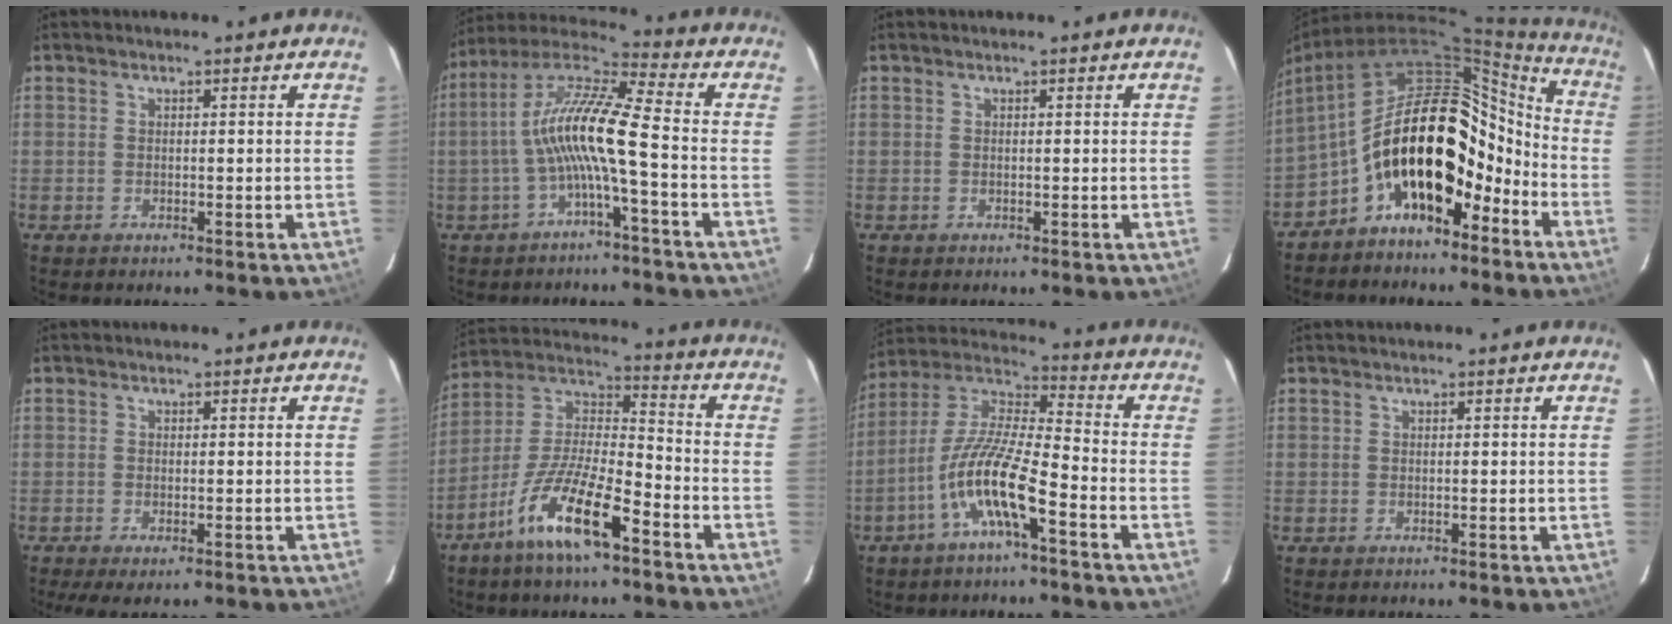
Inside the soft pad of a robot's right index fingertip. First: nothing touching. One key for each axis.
{"total": 11.8, "fx": -3.0, "fy": 0.6, "fz": 11.4, "tx": -0.231, "ty": 0.017, "tz": -0.061}
{"total": 0.0}
{"total": 20.6, "fx": -9.0, "fy": 10.2, "fz": 15.5, "tx": -0.253, "ty": 0.026, "tz": -0.155}
{"total": 3.9, "fx": -2.7, "fy": 0.7, "fz": 2.8, "tx": -0.060, "ty": -0.014, "tz": -0.043}
{"total": 14.8, "fx": -9.1, "fy": 3.5, "fz": 11.2, "tx": -0.225, "ty": -0.009, "tz": -0.176}
{"total": 12.3, "fx": -5.9, "fy": 1.8, "fz": 10.7, "tx": -0.216, "ty": 0.002, "tz": -0.118}
{"total": 0.0}